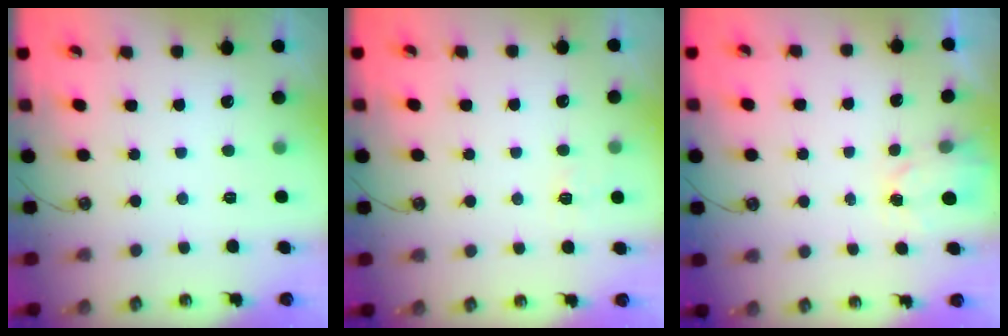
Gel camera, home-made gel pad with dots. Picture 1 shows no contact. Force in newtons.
{"total": 2.8, "press": 2.8, "slide": 0.4}
{"total": 2.1, "press": 2.1, "slide": 0.4}